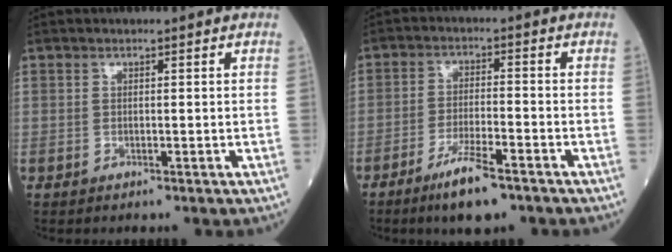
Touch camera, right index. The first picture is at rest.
{"total": 7.4, "force": [-5.1, 1.1, 5.3], "torque": [-0.101, -0.010, -0.087]}